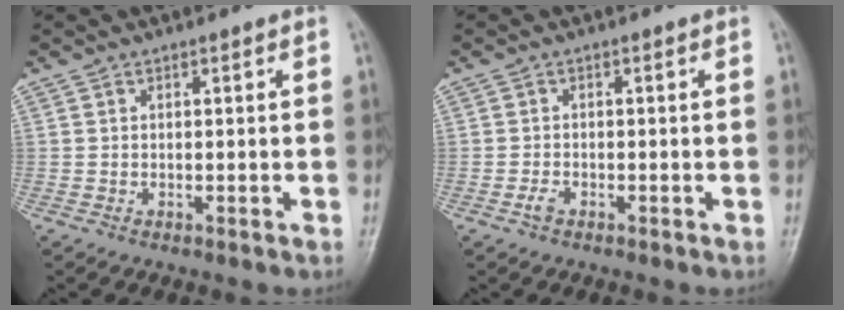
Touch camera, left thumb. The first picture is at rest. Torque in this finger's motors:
{"motor_torque": [-0.05, 0.05, 0.16, 0.08, 0.02]}